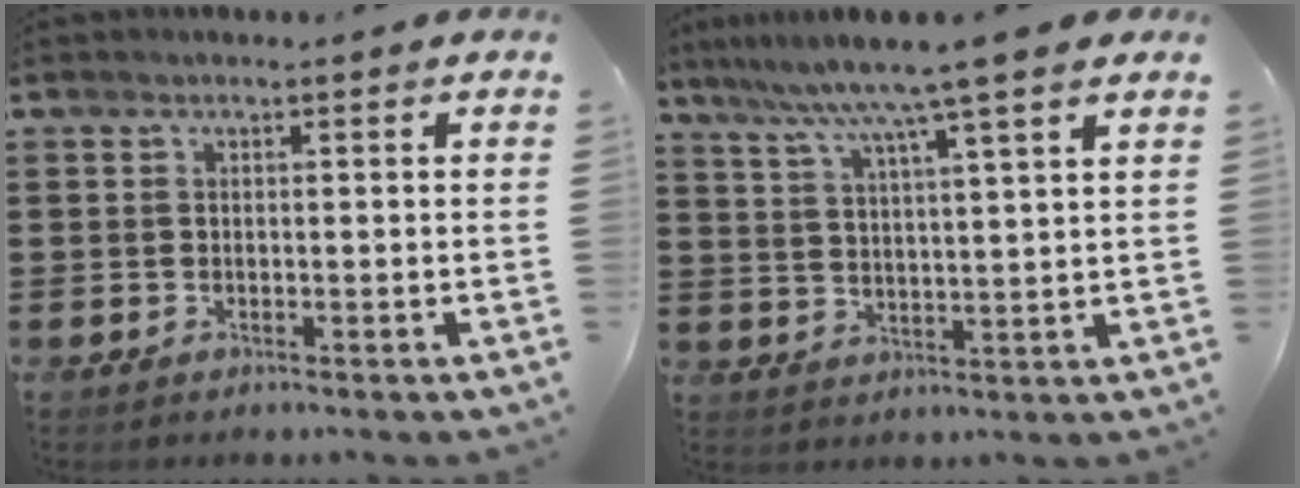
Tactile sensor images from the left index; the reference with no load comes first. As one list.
[{"total": 7.8, "force": [6.3, -1.2, 4.5], "torque": [-0.109, -0.030, 0.102]}]